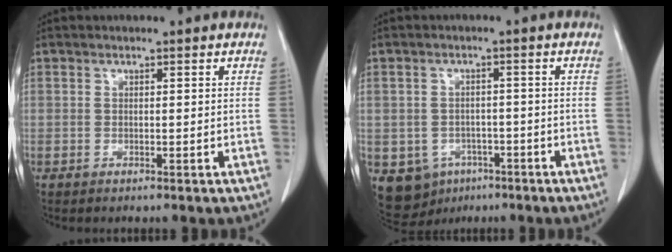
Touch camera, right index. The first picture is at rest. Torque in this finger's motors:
{"motor_torque": [-0.29, 0.11, -0.81, -0.21]}